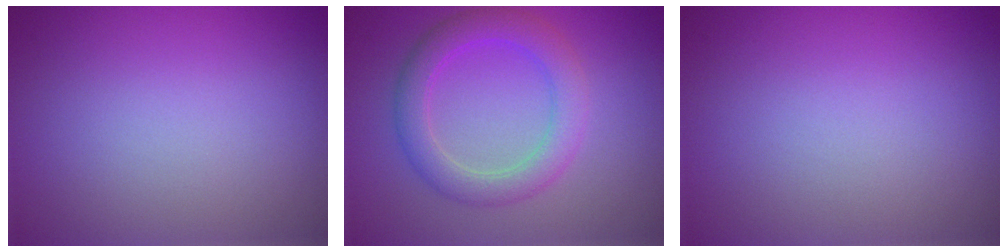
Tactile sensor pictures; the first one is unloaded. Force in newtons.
{"total": 3.9, "press": 3.9, "slide": 0.0}
{"total": 0.0}